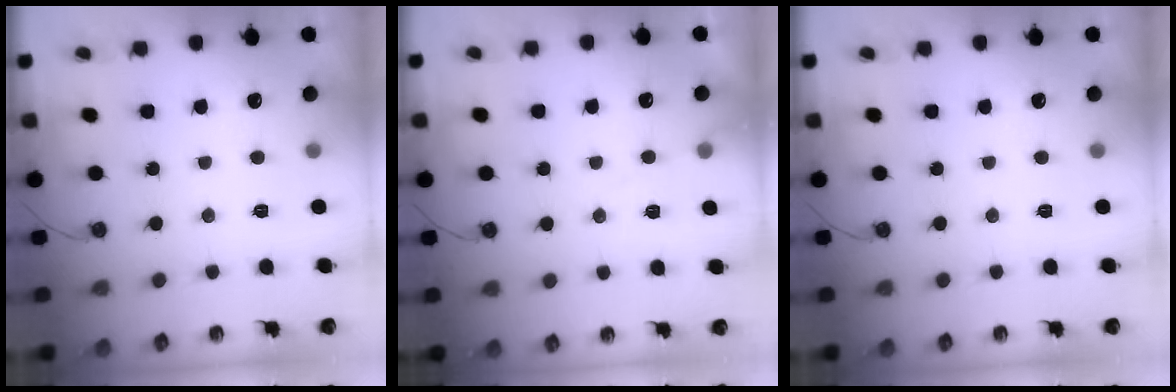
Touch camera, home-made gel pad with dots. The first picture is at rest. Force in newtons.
{"total": 4.2, "press": 4.2, "slide": 0.6}
{"total": 0.0}